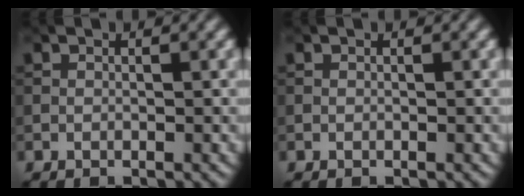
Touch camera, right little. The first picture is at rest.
{"total": 0.0}